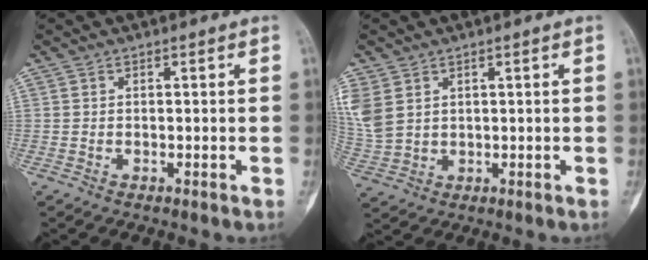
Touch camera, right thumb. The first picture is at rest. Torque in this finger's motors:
{"motor_torque": [-0.51, 0.86, 0.77, 0.77, 0.13]}